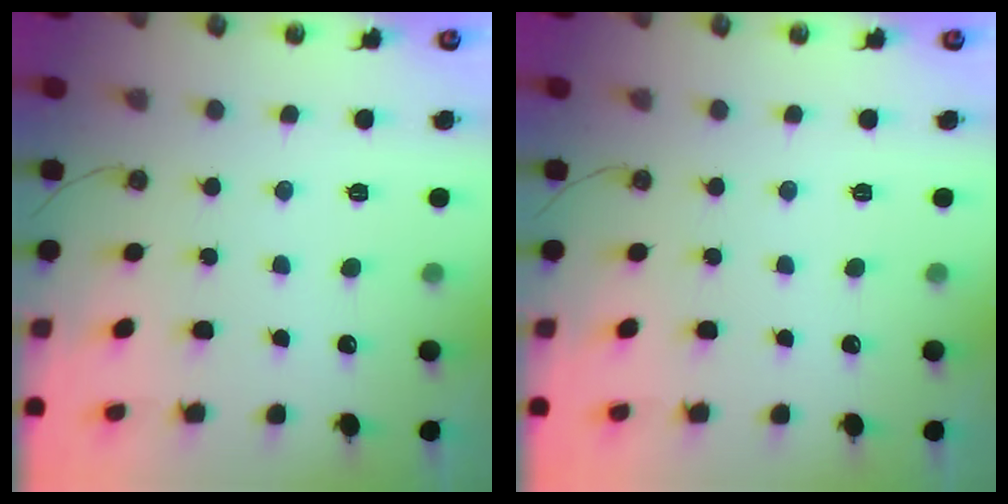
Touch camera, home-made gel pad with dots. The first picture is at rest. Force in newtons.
{"total": 0.0}